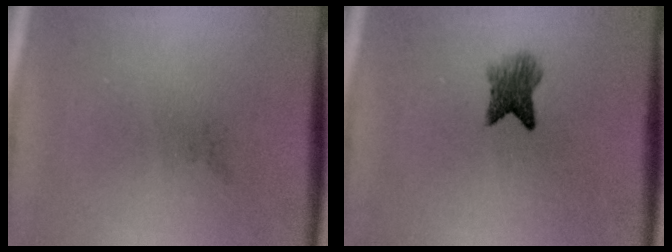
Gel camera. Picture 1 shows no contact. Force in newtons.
{"total": 3.5}